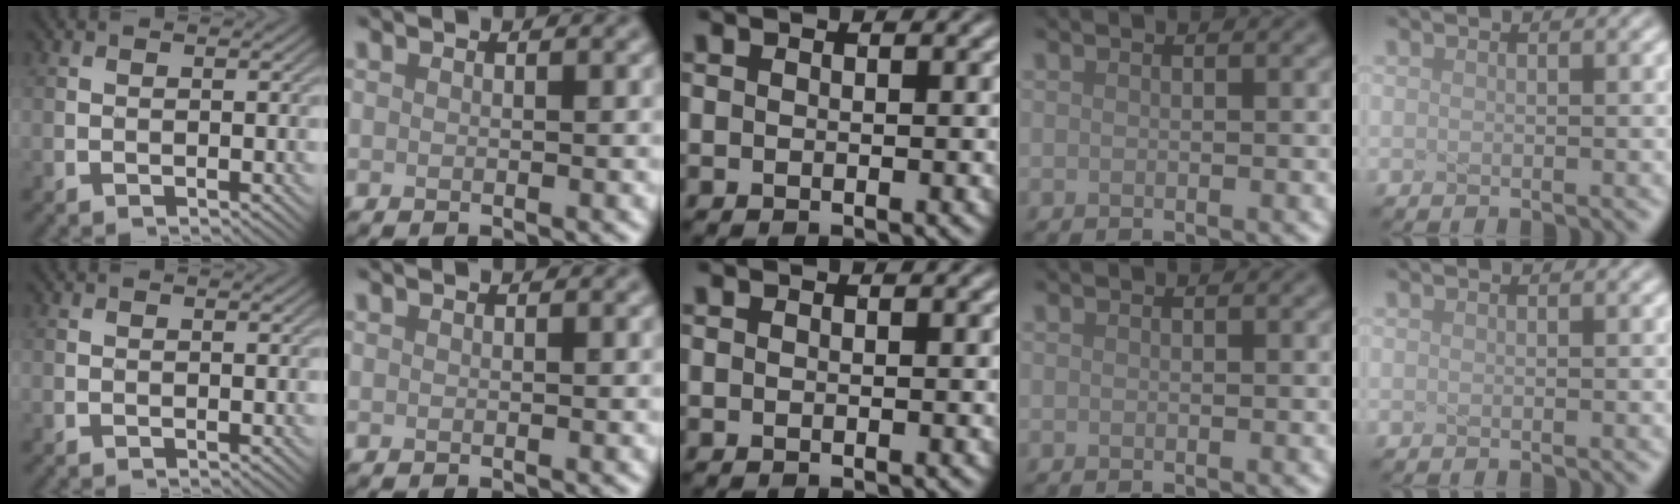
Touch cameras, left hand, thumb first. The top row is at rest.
{}